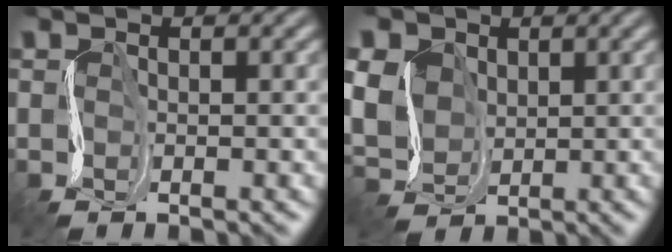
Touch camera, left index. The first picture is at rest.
{"total": 5.2, "force": [2.4, 4.5, 1.2], "torque": [-0.069, 0.033, 0.032]}